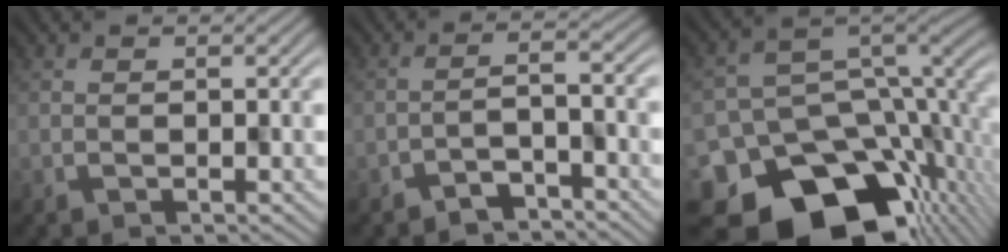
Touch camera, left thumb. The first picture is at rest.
{"total": 3.6, "force": [-3.2, 0.6, 1.6], "torque": [-0.023, 0.005, -0.056]}
{"total": 15.9, "force": [-8.3, 10.9, 8.2], "torque": [-0.156, -0.059, -0.116]}